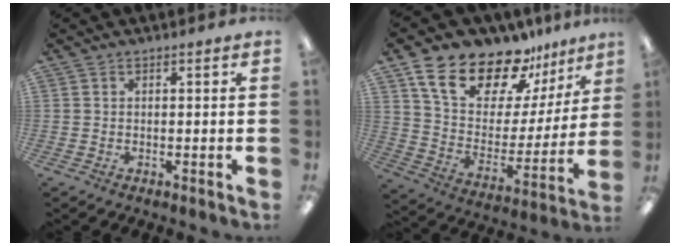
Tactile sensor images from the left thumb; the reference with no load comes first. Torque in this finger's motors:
{"motor_torque": [0.23, 0.72, 1.22, -1.55, 0.11]}